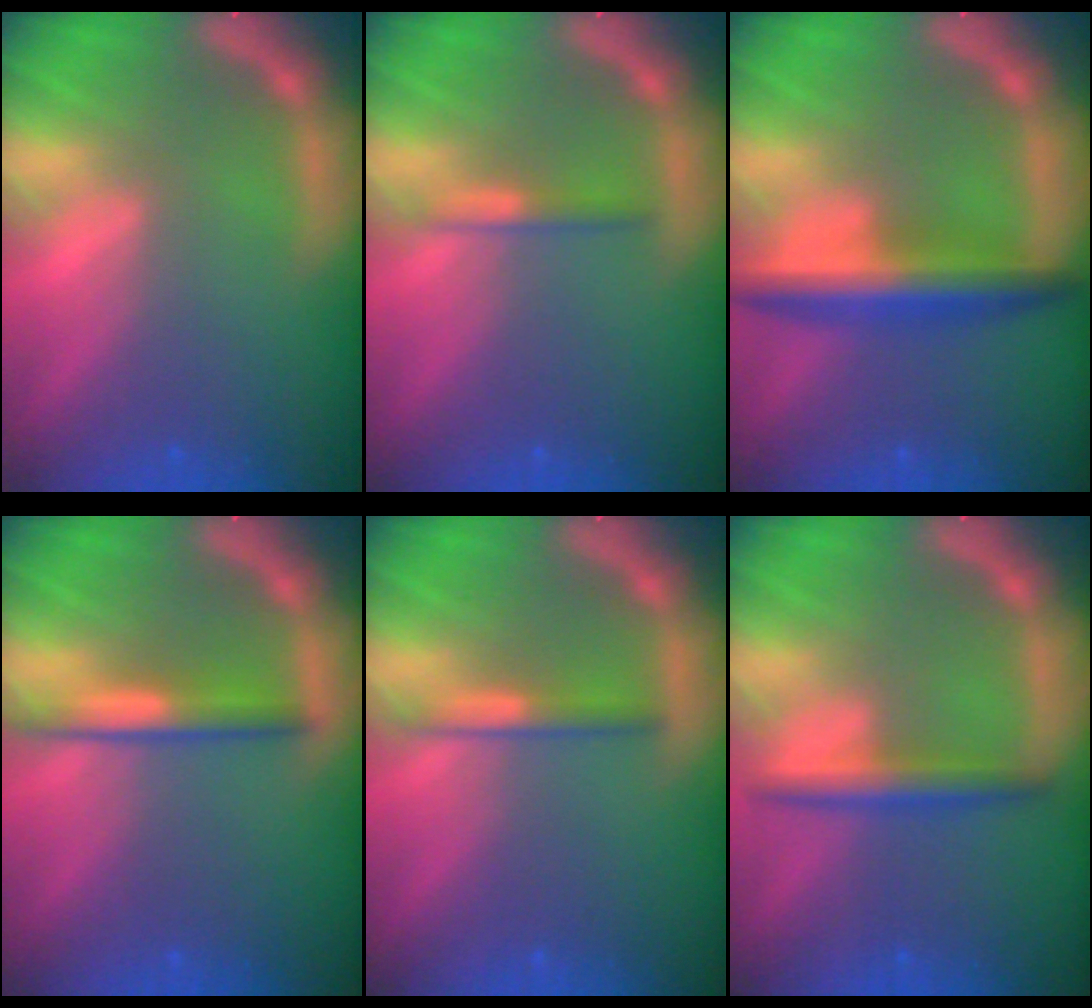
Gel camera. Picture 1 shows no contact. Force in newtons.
{"total": 1.4}
{"total": 5.5}
{"total": 3.0}
{"total": 2.0}
{"total": 3.0}